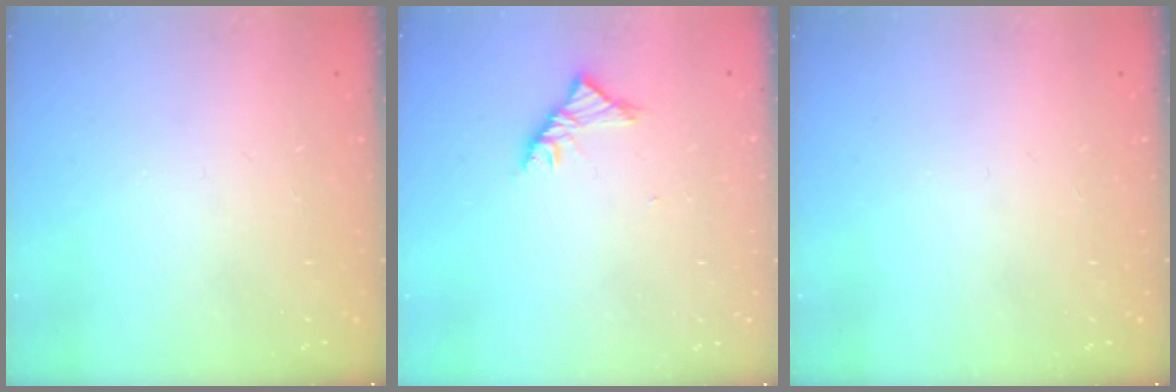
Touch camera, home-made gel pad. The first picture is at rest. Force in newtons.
{"total": 3.4, "press": 3.3, "slide": 0.8}
{"total": 0.0}